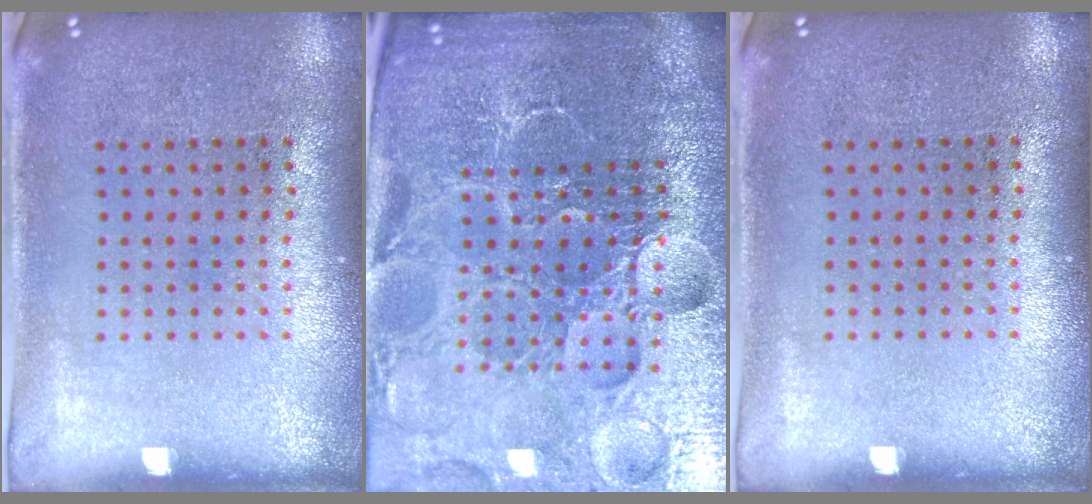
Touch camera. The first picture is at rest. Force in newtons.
{"total": 6.7, "press": 5.9, "slide": 3.2}
{"total": 0.0}